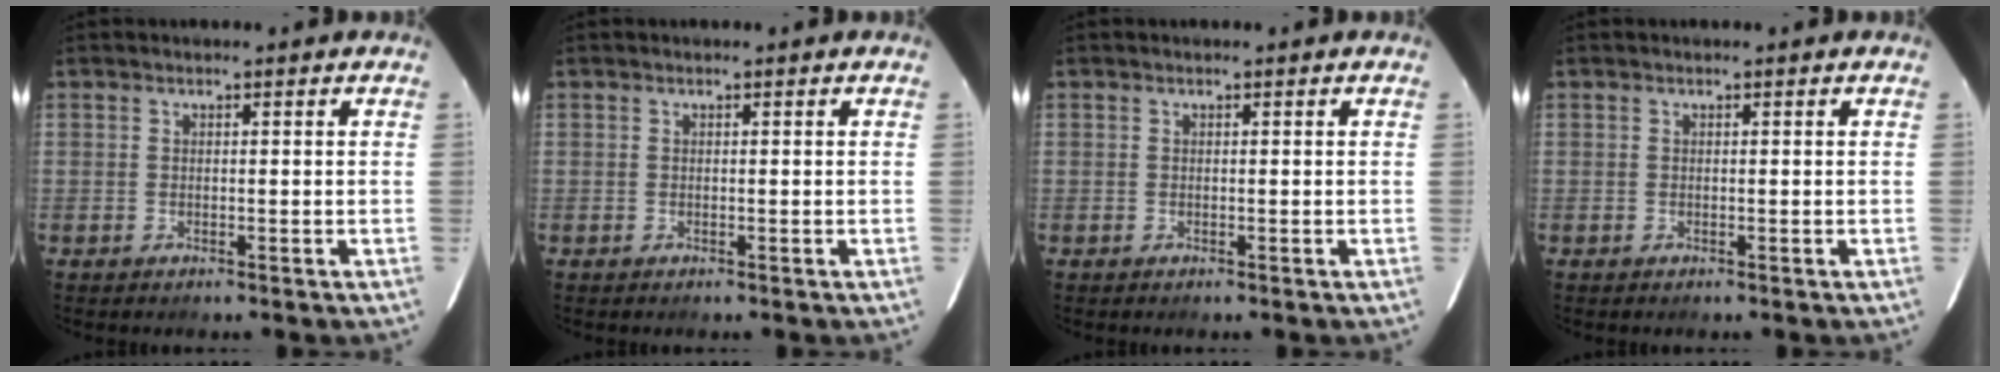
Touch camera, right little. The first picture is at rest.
{"total": 0.0}
{"total": 0.0}
{"total": 0.0}